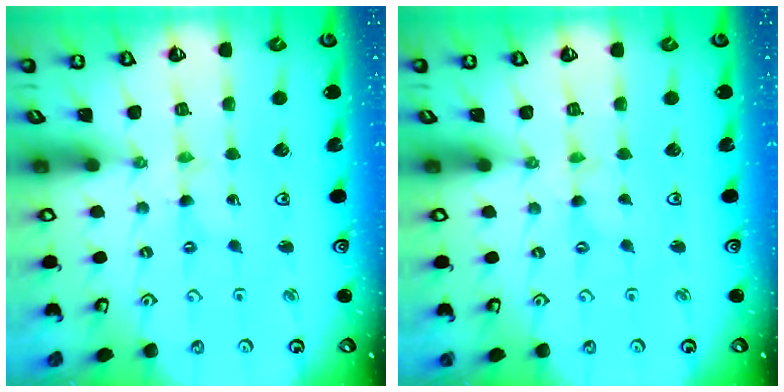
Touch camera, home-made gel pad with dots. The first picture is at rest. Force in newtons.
{"total": 0.0}